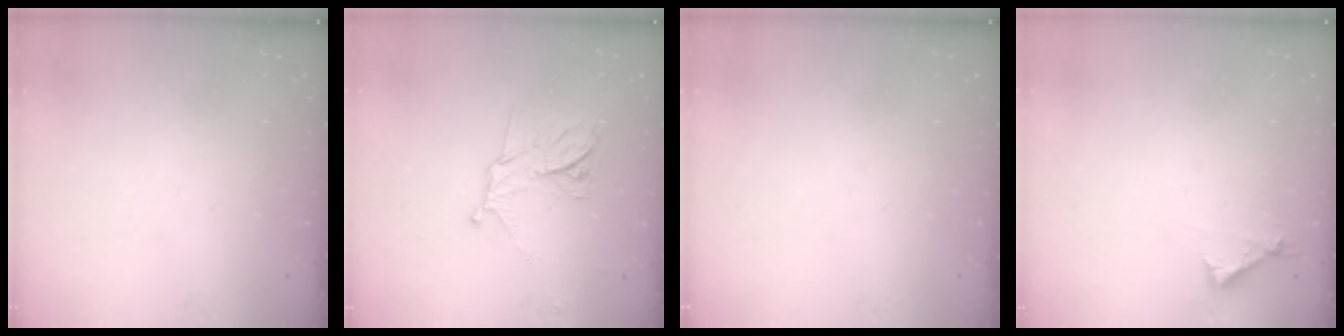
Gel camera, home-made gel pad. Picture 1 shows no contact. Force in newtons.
{"total": 11.3, "press": 11.3, "slide": 0.7}
{"total": 0.0}
{"total": 4.3, "press": 4.3, "slide": 0.5}